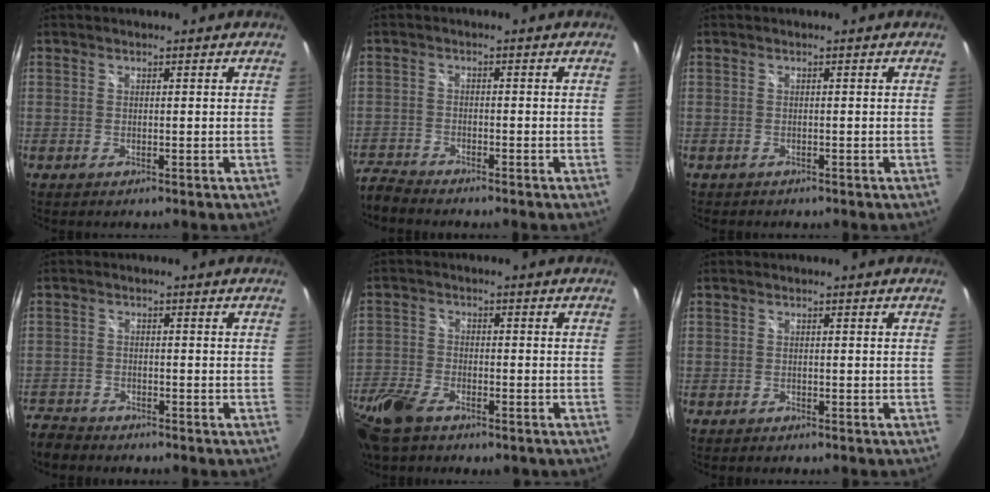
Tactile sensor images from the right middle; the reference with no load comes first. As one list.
[{"total": 5.0, "force": [-5.0, 0.4, 0.5], "torque": [-0.032, -0.013, -0.106]}, {"total": 0.8, "force": [-0.7, 0.5, 0.1], "torque": [-0.007, 0.000, -0.010]}, {"total": 6.1, "force": [-5.7, 2.1, 0.8], "torque": [-0.046, -0.011, -0.110]}, {"total": 13.0, "force": [-8.8, 6.6, 7.0], "torque": [-0.192, -0.031, -0.173]}, {"total": 1.3, "force": [-1.2, 0.3, 0.3], "torque": [-0.010, -0.005, -0.019]}]